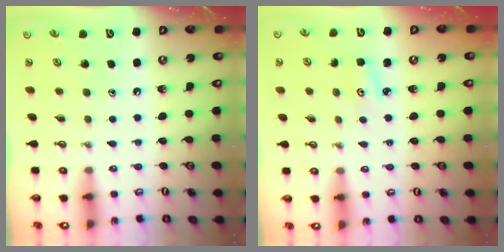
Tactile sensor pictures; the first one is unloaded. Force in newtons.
{"total": 3.1, "press": 3.1, "slide": 0.3}